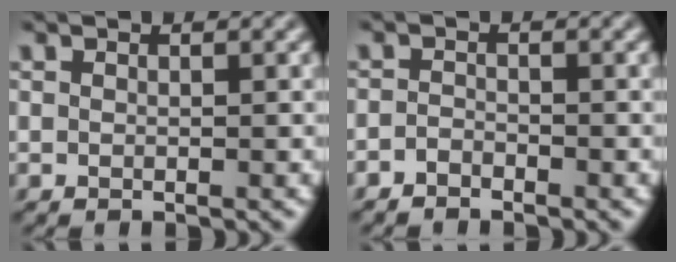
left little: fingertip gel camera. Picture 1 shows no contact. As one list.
[{"total": 1.2, "force": [-1.1, 0.4, 0.2], "torque": [-0.005, 0.004, -0.025]}]